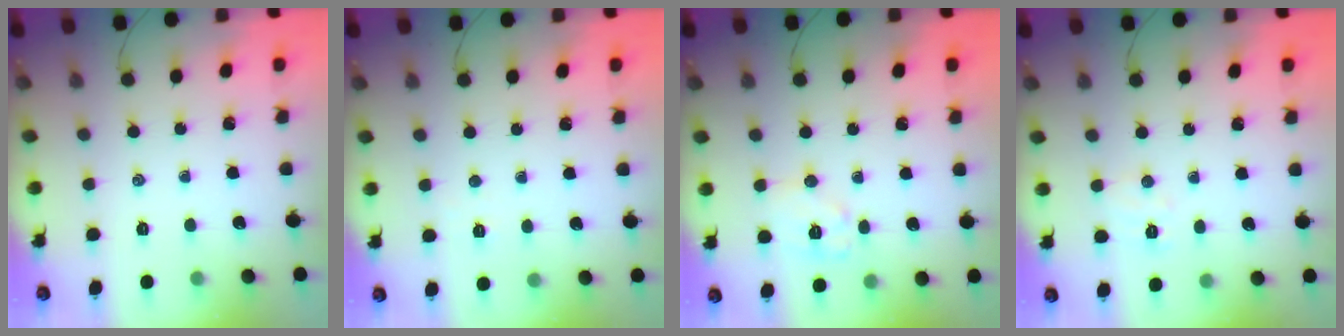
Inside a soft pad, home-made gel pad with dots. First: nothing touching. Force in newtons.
{"total": 1.9, "press": 1.8, "slide": 0.6}
{"total": 7.8, "press": 7.8, "slide": 0.4}
{"total": 4.8, "press": 4.8, "slide": 0.8}